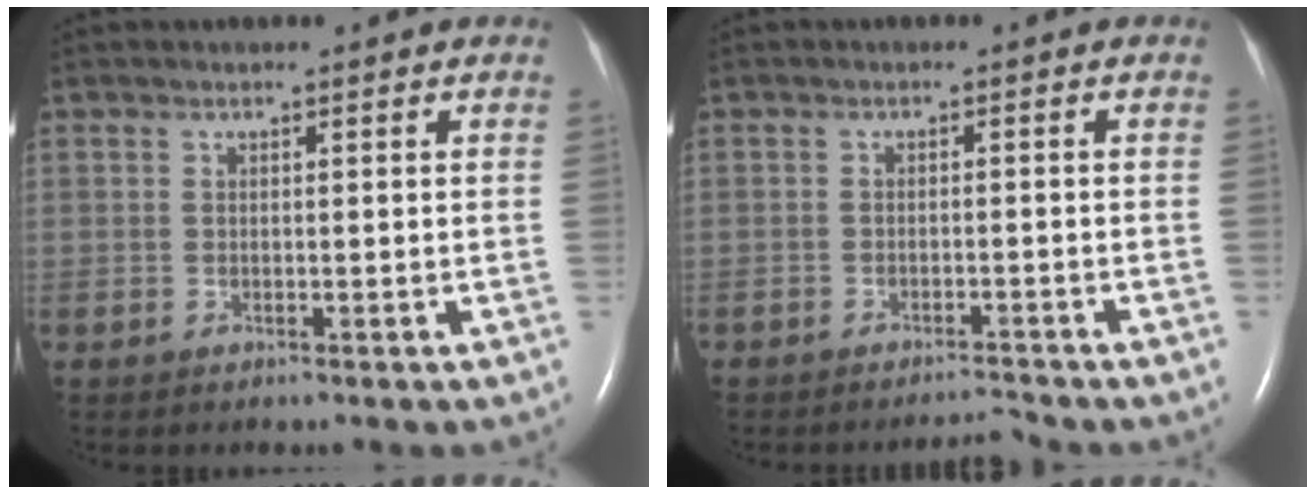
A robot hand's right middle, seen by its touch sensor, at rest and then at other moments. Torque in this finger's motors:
{"motor_torque": [-0.36, -0.20, -0.05, -0.01]}